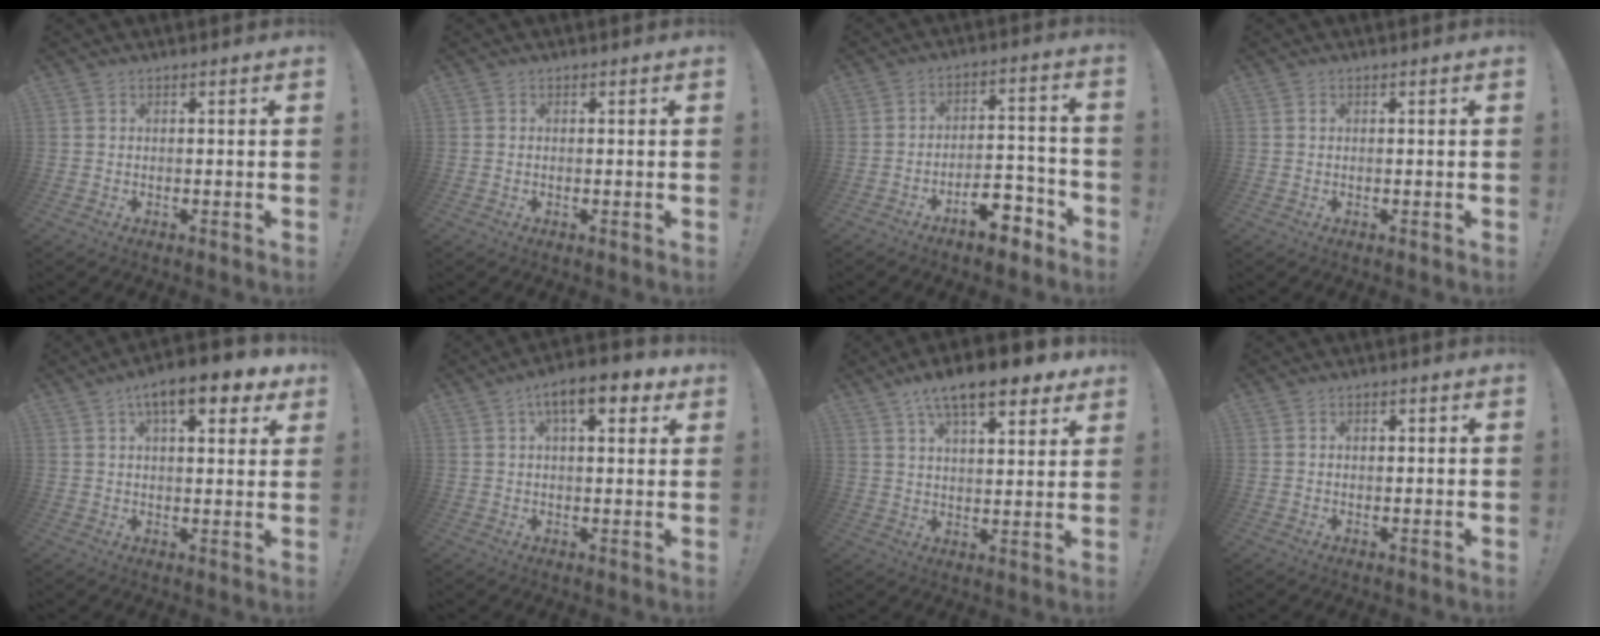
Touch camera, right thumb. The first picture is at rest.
{"total": 0.0}
{"total": 10.5, "force": [-7.4, 4.8, 5.7], "torque": [-0.070, 0.069, -0.125]}
{"total": 0.0}
{"total": 11.2, "force": [5.8, 4.1, 8.7], "torque": [-0.126, -0.022, 0.095]}
{"total": 10.3, "force": [4.7, 4.3, 8.1], "torque": [-0.112, -0.012, 0.075]}
{"total": 13.4, "force": [8.6, 4.6, 9.1], "torque": [-0.144, -0.047, 0.146]}
{"total": 1.1, "force": [-0.2, 0.9, 0.7], "torque": [-0.012, 0.003, -0.004]}